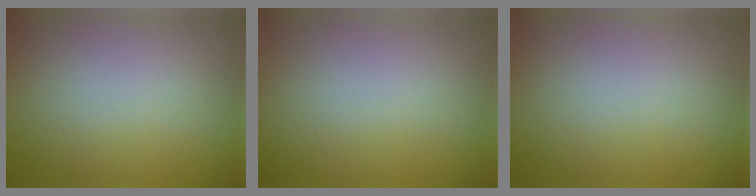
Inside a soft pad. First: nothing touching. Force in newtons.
{"total": 0.0}
{"total": 0.0}